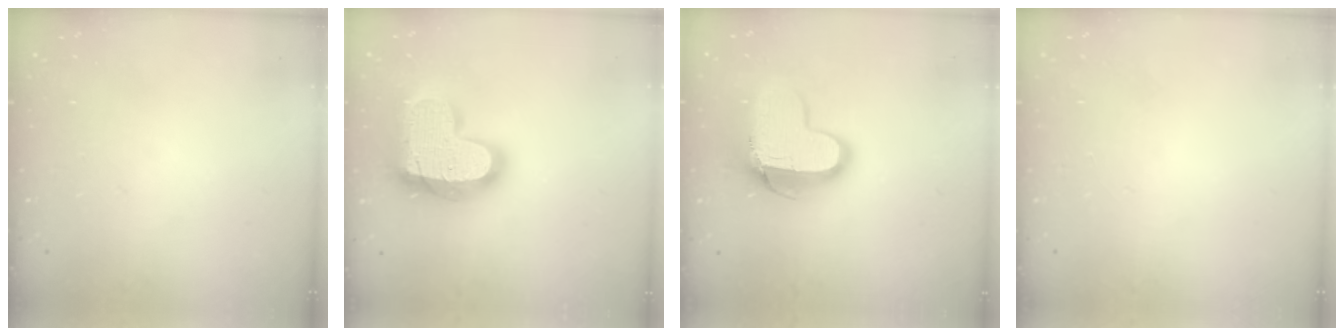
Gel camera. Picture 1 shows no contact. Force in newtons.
{"total": 22.1, "press": 22.0, "slide": 1.5}
{"total": 12.9, "press": 12.9, "slide": 1.1}
{"total": 0.0}